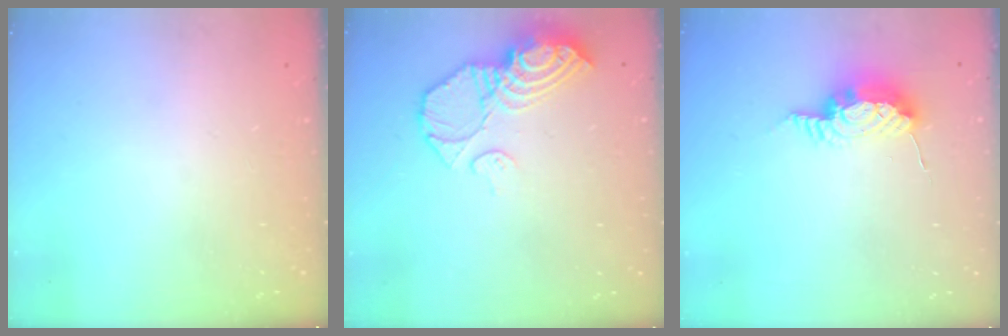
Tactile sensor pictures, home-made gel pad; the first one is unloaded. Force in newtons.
{"total": 12.7, "press": 12.6, "slide": 1.9}
{"total": 8.8, "press": 8.8, "slide": 0.5}